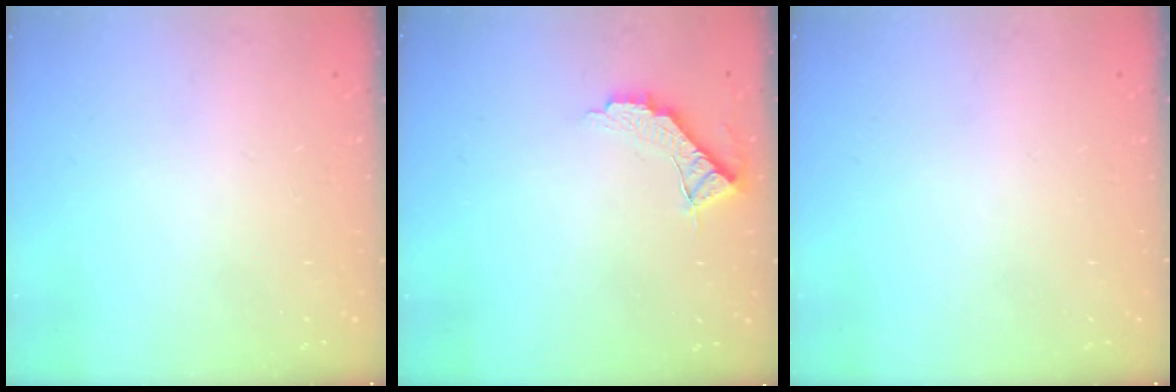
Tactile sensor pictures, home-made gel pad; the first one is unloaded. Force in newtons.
{"total": 7.3, "press": 7.3, "slide": 0.4}
{"total": 0.0}